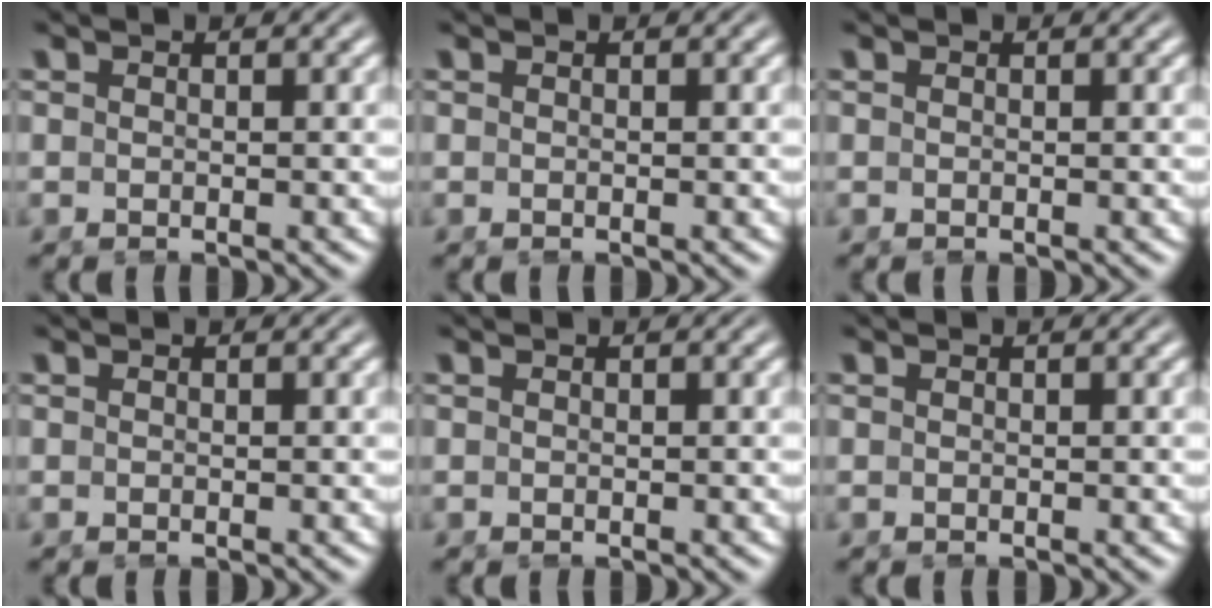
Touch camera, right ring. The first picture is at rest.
{"total": 0.0}
{"total": 0.0}
{"total": 0.0}
{"total": 0.0}
{"total": 0.0}